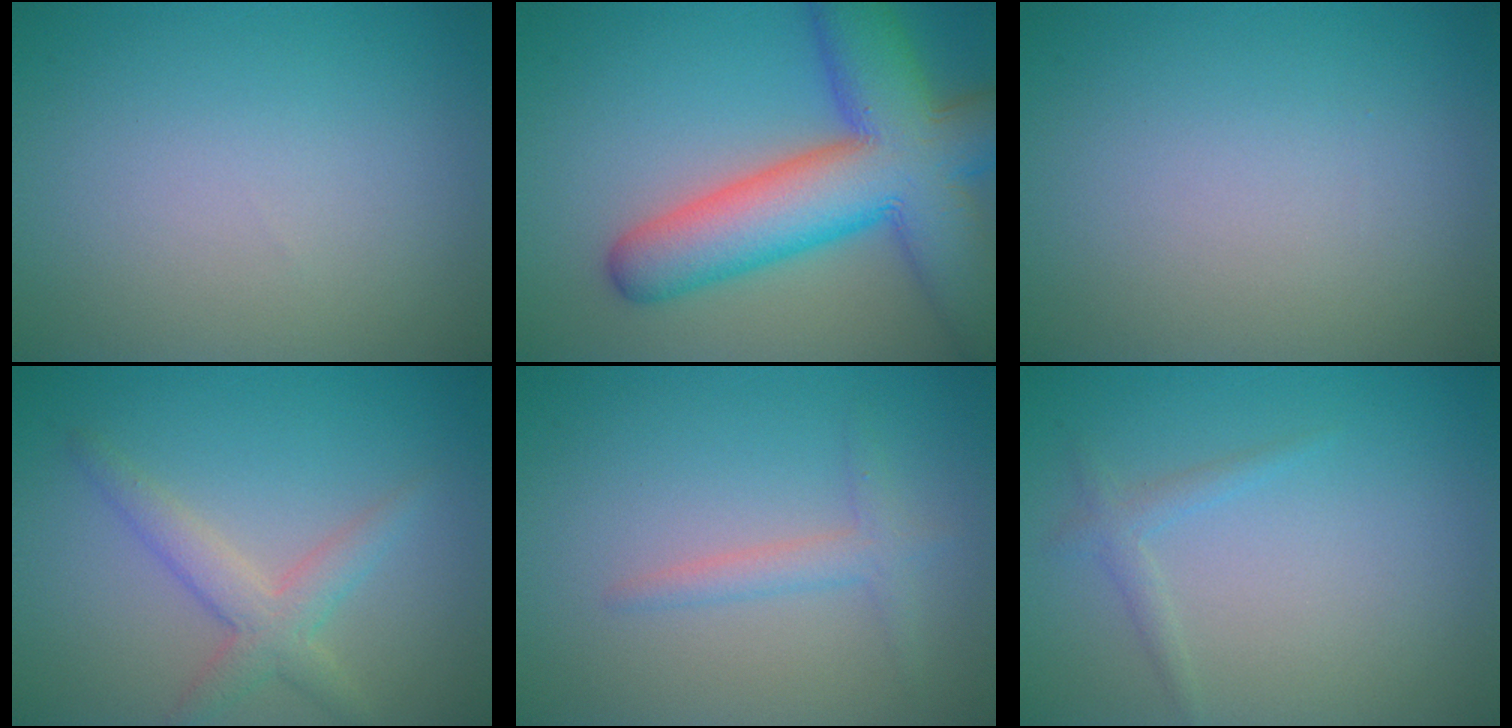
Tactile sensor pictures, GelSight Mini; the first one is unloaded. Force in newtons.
{"total": 12.6, "press": 12.6, "slide": 0.4}
{"total": 0.0}
{"total": 3.1, "press": 3.1, "slide": 0.1}
{"total": 1.8, "press": 1.8, "slide": 0.1}
{"total": 1.2, "press": 1.2, "slide": 0.0}